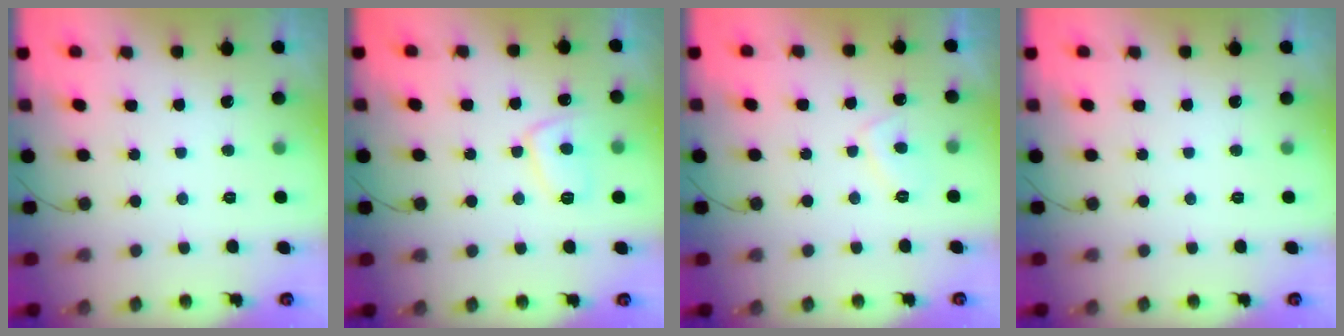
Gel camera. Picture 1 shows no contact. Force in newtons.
{"total": 8.2, "press": 8.2, "slide": 0.8}
{"total": 3.1, "press": 3.0, "slide": 0.8}
{"total": 0.0}